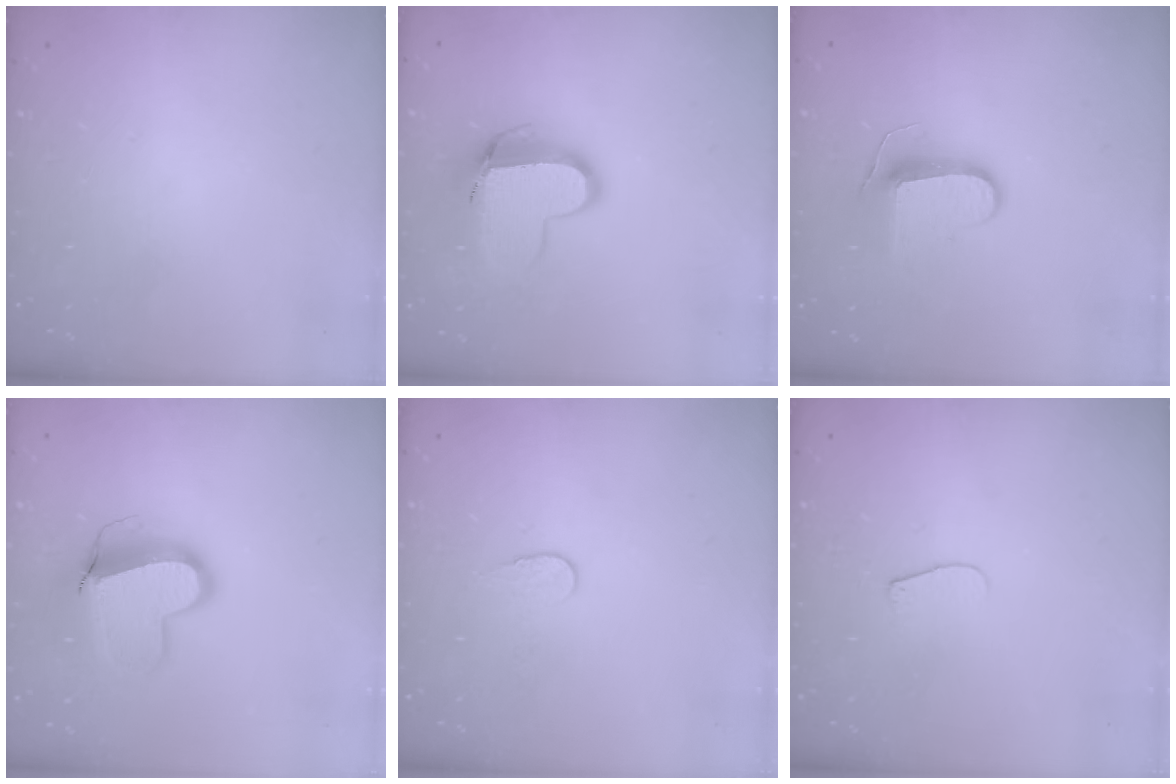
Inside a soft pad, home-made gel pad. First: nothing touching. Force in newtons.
{"total": 11.4, "press": 11.4, "slide": 1.1}
{"total": 8.9, "press": 8.9, "slide": 0.2}
{"total": 13.1, "press": 13.0, "slide": 1.3}
{"total": 5.3, "press": 5.3, "slide": 0.5}
{"total": 6.2, "press": 6.2, "slide": 0.7}